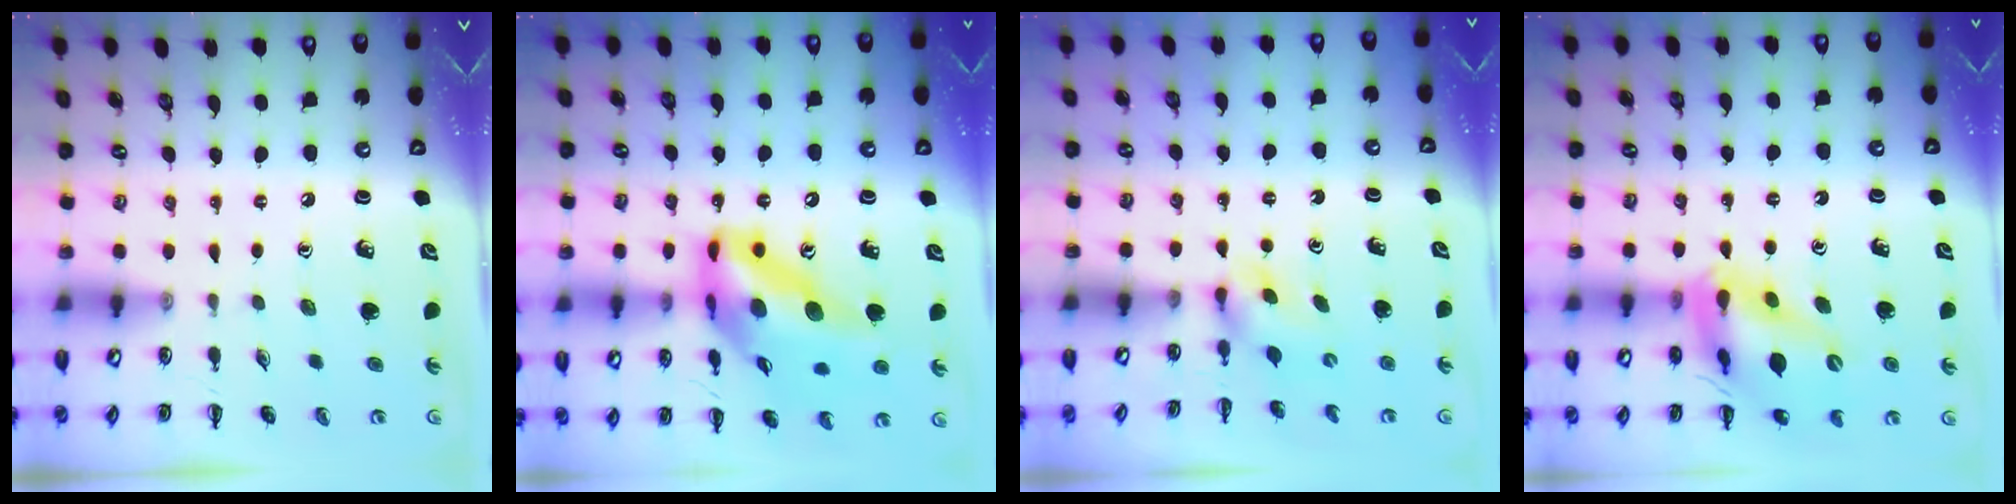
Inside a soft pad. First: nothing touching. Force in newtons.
{"total": 17.2, "press": 16.2, "slide": 5.7}
{"total": 2.9, "press": 2.6, "slide": 1.3}
{"total": 16.9, "press": 16.7, "slide": 2.9}